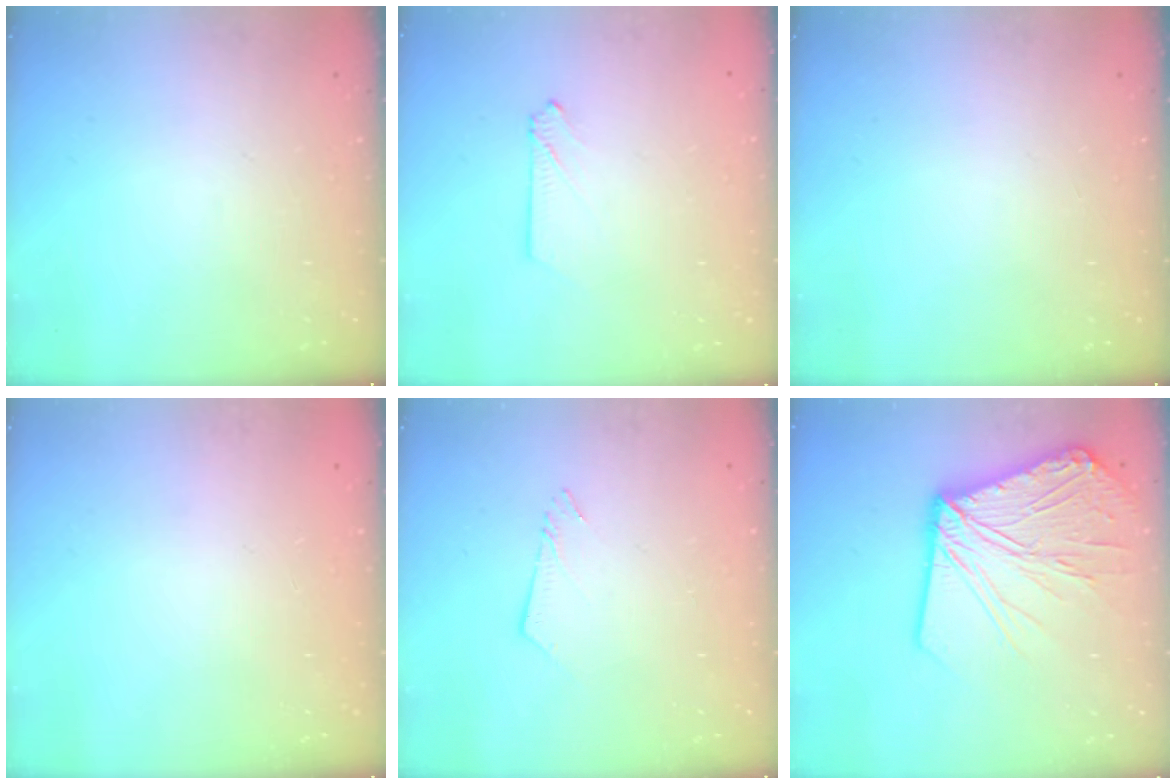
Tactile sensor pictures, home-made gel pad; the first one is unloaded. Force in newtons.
{"total": 2.2, "press": 2.1, "slide": 0.3}
{"total": 0.0}
{"total": 0.0}
{"total": 2.9, "press": 2.9, "slide": 0.2}
{"total": 21.6, "press": 21.4, "slide": 2.7}